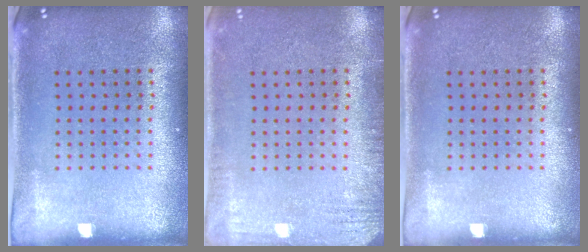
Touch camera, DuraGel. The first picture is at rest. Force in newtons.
{"total": 2.1, "press": 2.1, "slide": 0.2}
{"total": 0.0}